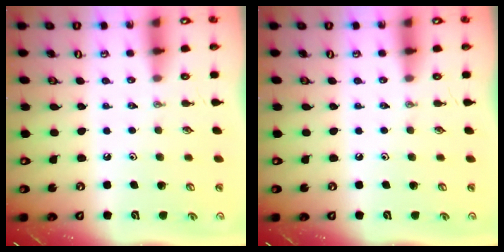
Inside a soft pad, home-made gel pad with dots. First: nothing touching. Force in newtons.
{"total": 0.0}